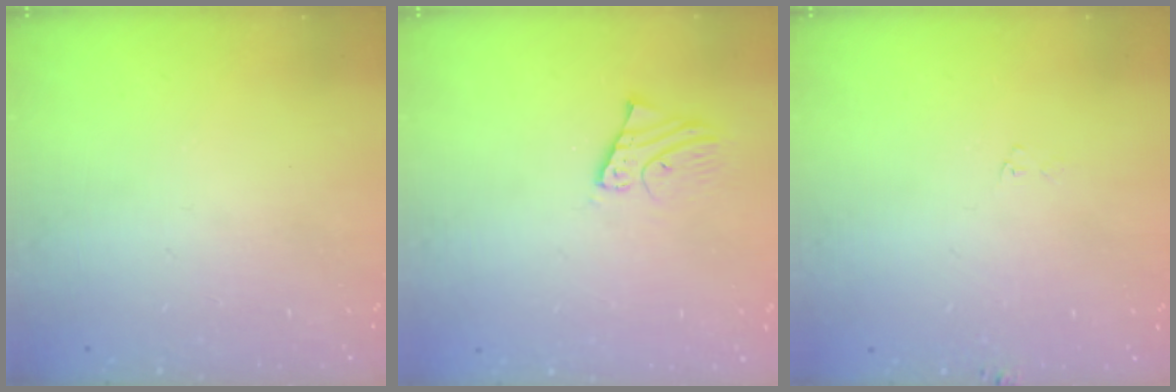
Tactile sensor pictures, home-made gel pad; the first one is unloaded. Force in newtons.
{"total": 2.4, "press": 2.4, "slide": 0.1}
{"total": 4.0, "press": 4.0, "slide": 0.4}